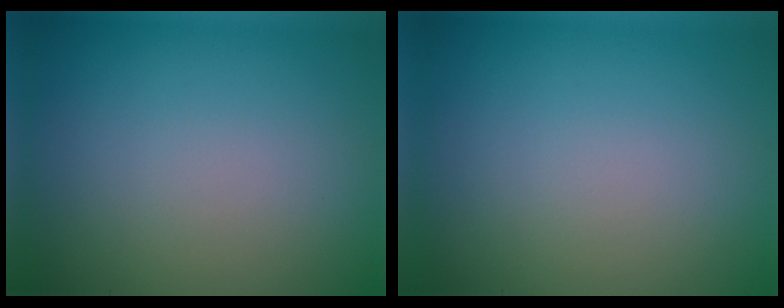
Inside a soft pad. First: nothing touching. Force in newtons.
{"total": 0.0}